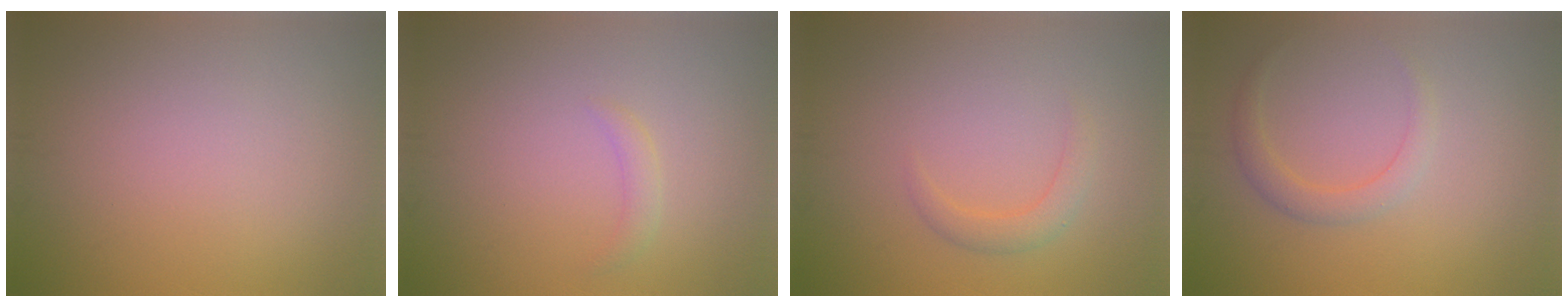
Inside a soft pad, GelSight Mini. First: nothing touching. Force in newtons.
{"total": 1.1, "press": 1.1, "slide": 0.1}
{"total": 1.8, "press": 1.8, "slide": 0.2}
{"total": 2.0, "press": 2.0, "slide": 0.2}